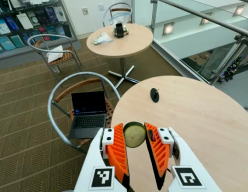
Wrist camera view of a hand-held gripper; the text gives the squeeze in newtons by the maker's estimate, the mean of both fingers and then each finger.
{"total": 8.0, "left": 7.4, "right": 8.5}